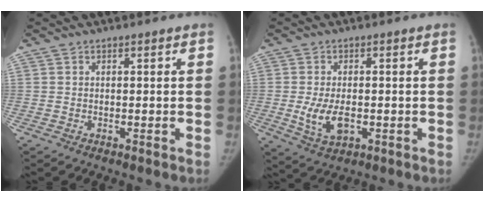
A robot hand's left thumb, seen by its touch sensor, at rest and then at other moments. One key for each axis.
{"total": 6.8, "fx": -1.1, "fy": 3.8, "fz": 5.6, "tx": -0.107, "ty": -0.007, "tz": -0.014}